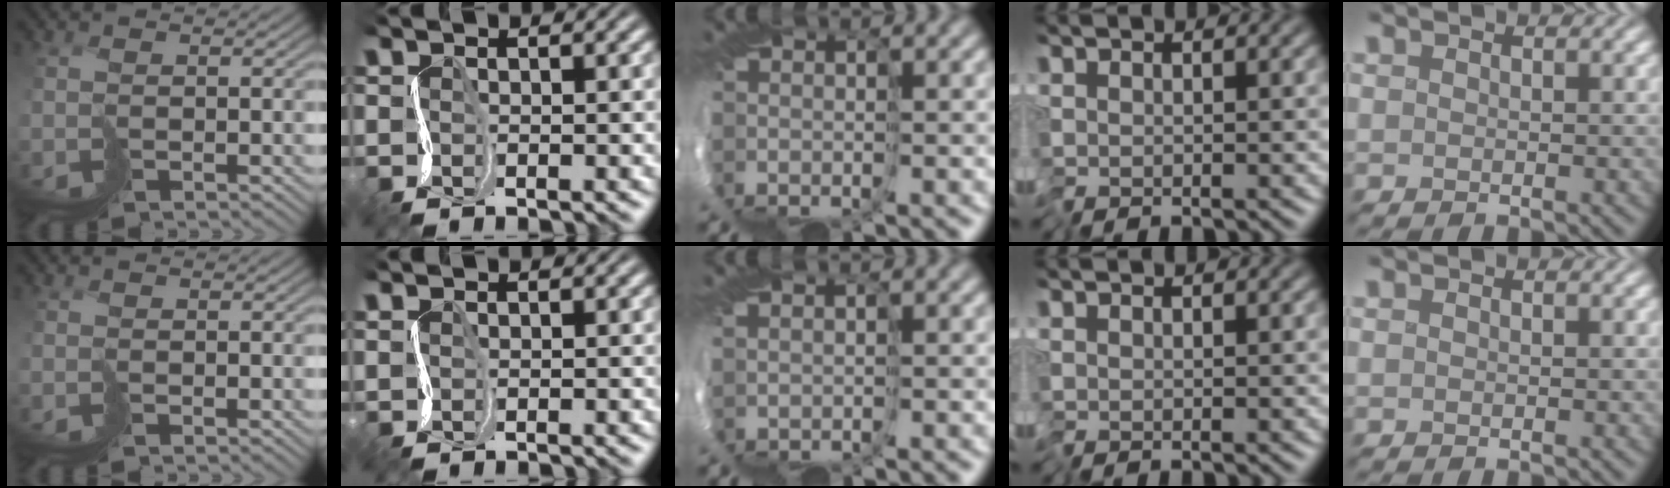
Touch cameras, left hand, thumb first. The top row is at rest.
{"thumb": {"total": 0.5, "force": [0.2, -0.3, -0.4], "torque": [0.009, 0.002, 0.003]}, "index": {"total": 1.1, "force": [1.0, 0.0, -0.5], "torque": [0.012, 0.000, 0.021]}, "middle": {"total": 2.6, "force": [1.2, -1.5, -1.7], "torque": [0.034, -0.005, 0.024]}}